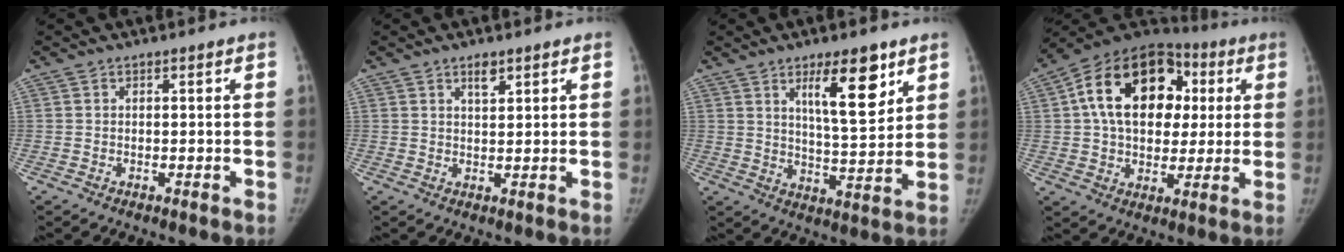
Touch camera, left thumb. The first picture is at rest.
{"total": 2.4, "force": [1.6, 1.0, 1.4], "torque": [-0.016, -0.011, 0.026]}
{"total": 11.8, "force": [6.3, 3.6, 9.3], "torque": [-0.125, -0.045, 0.105]}
{"total": 22.1, "force": [4.4, 15.4, 15.2], "torque": [-0.224, 0.024, 0.064]}